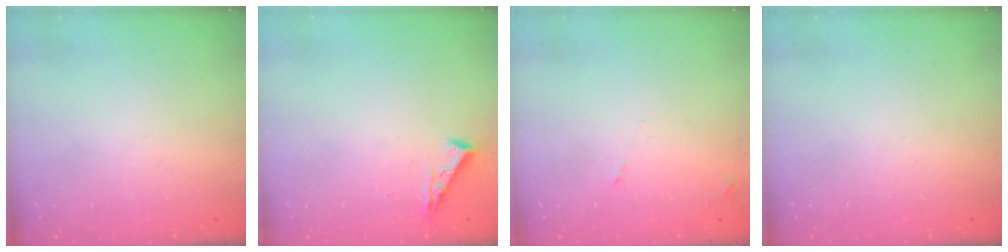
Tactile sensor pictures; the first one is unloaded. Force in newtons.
{"total": 4.3, "press": 4.3, "slide": 0.6}
{"total": 7.4, "press": 7.4, "slide": 0.7}
{"total": 0.0}